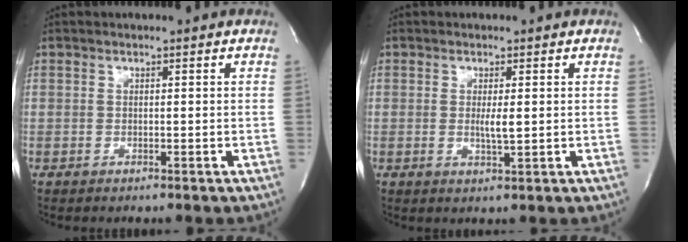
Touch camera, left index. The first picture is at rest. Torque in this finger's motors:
{"motor_torque": [0.16, 0.09, 0.02, 0.03]}